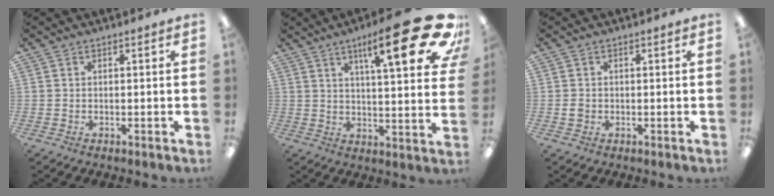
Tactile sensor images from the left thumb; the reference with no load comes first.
{"total": 22.9, "force": [11.5, 5.8, 18.9], "torque": [-0.260, -0.063, 0.168]}
{"total": 1.7, "force": [0.0, 1.5, 0.7], "torque": [-0.013, 0.005, -0.002]}